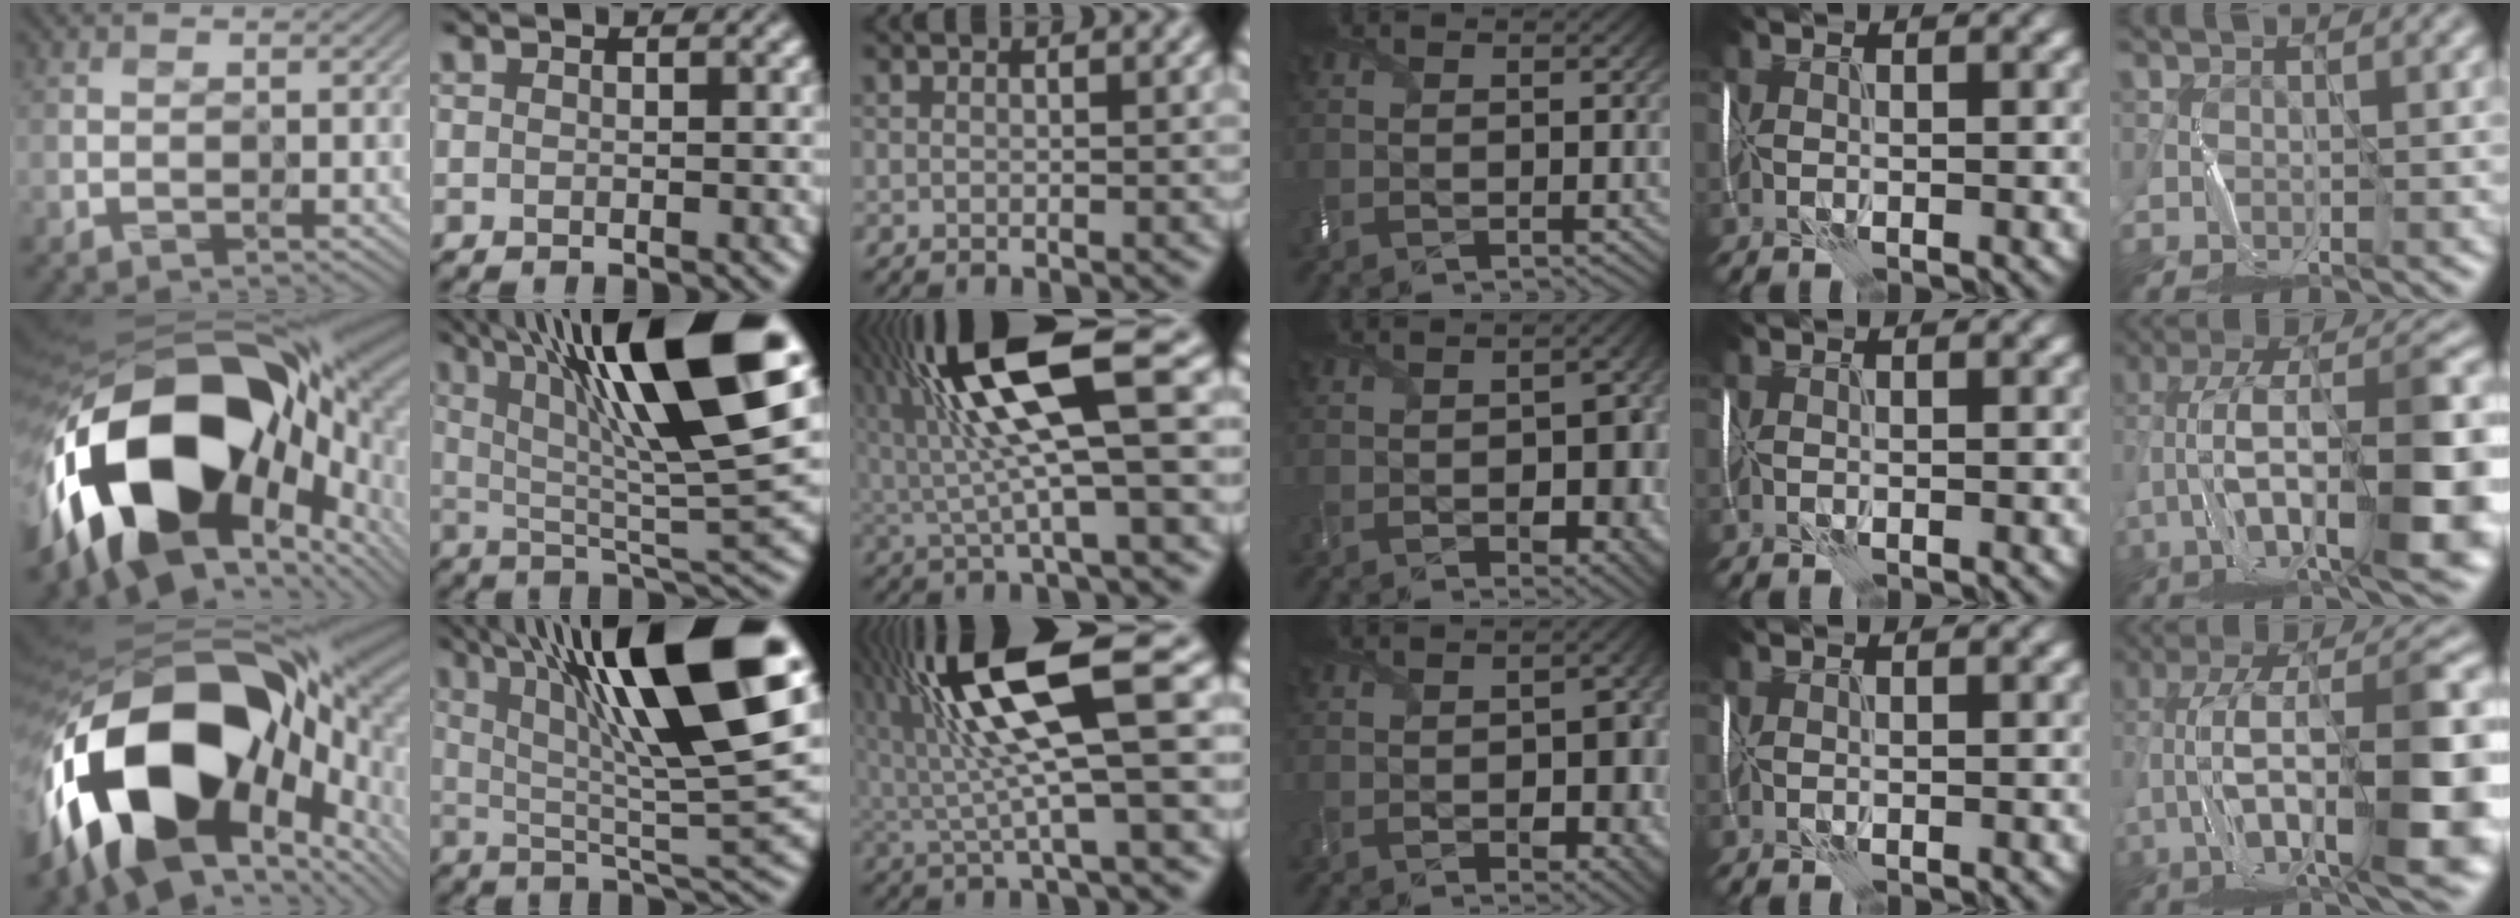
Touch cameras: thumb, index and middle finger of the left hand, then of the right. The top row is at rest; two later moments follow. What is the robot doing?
{"motion": "wrap", "object": "thread"}